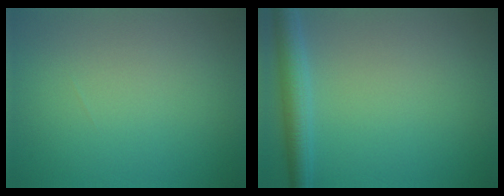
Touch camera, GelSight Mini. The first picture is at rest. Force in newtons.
{"total": 3.5, "press": 3.5, "slide": 0.1}